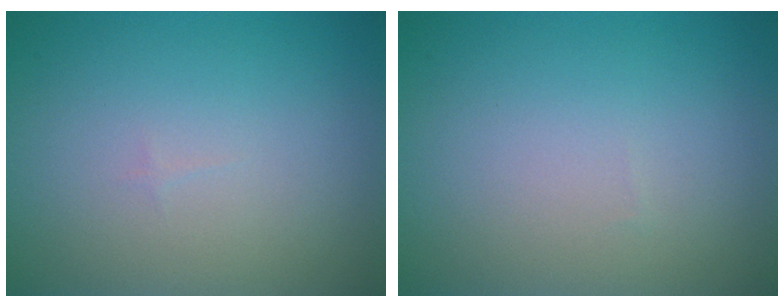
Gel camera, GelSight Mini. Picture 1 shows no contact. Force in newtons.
{"total": 0.0}